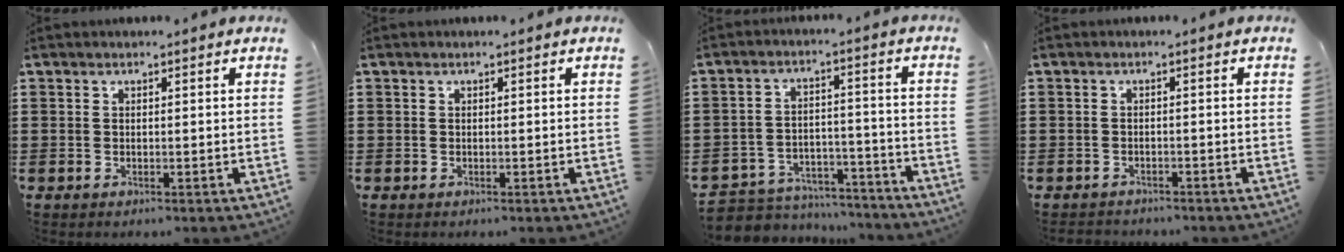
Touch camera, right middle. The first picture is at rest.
{"total": 0.0}
{"total": 5.6, "force": [-5.5, 1.2, 0.2], "torque": [-0.013, 0.014, -0.114]}
{"total": 1.3, "force": [-1.3, 0.4, -0.2], "torque": [0.000, 0.003, -0.030]}